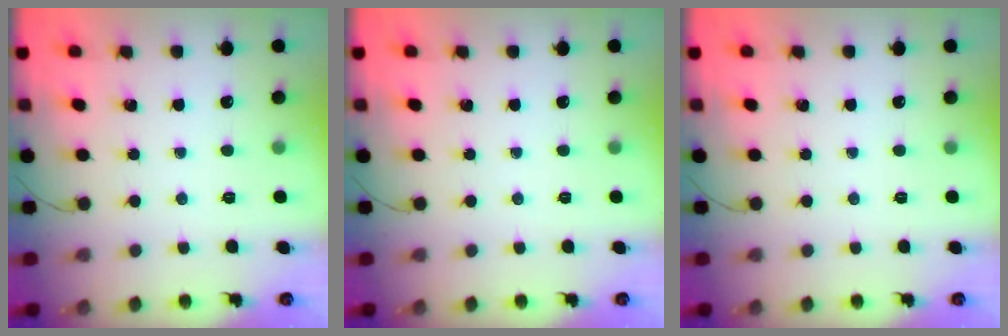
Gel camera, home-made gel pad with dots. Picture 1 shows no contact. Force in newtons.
{"total": 0.0}
{"total": 0.0}